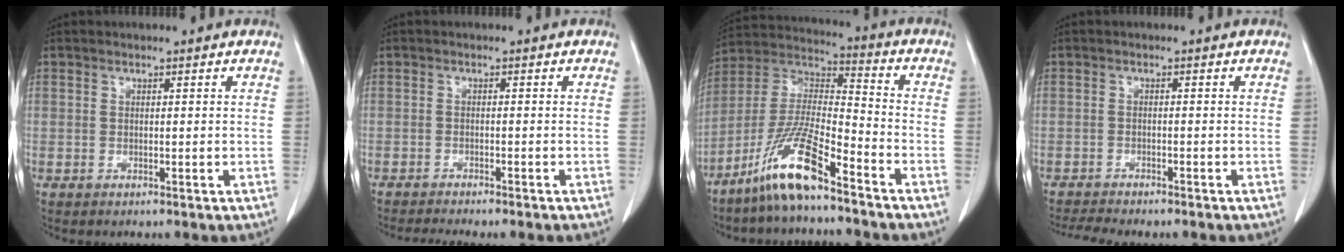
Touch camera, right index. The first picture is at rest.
{"total": 7.7, "force": [-6.8, 0.6, 3.5], "torque": [-0.036, -0.006, -0.095]}
{"total": 13.0, "force": [-8.9, 1.3, 9.4], "torque": [-0.204, -0.012, -0.172]}
{"total": 5.0, "force": [-4.6, 0.2, 1.9], "torque": [-0.025, -0.007, -0.071]}